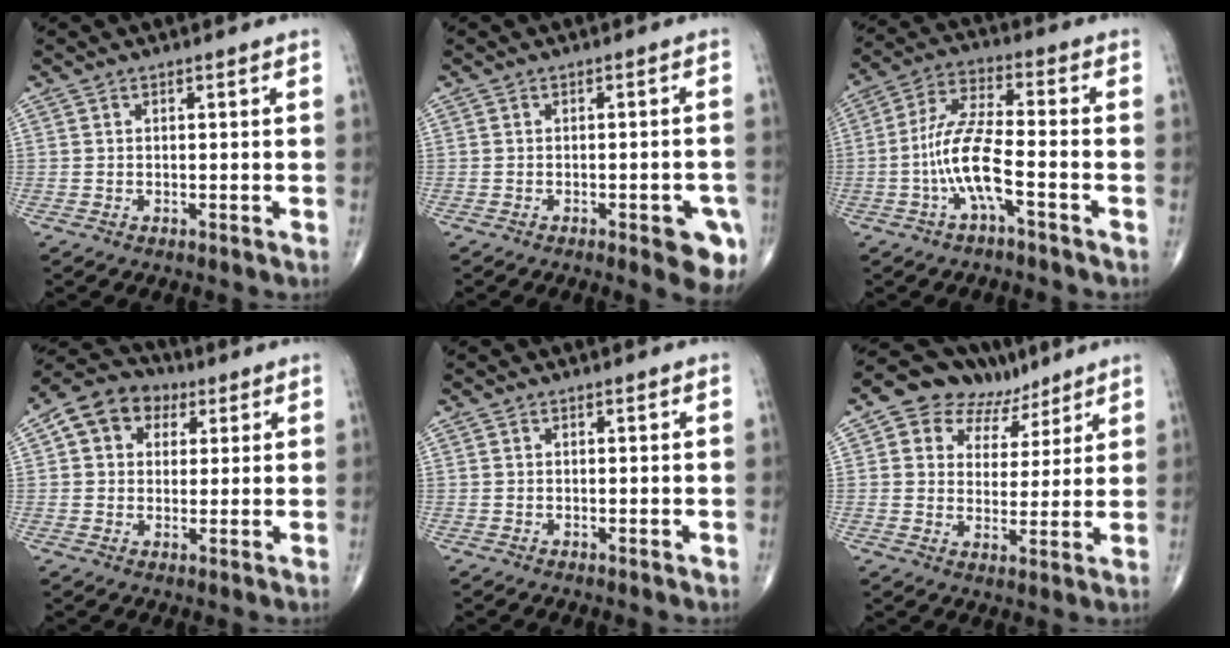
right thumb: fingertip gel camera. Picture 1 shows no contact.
{"total": 7.4, "force": [-3.5, 2.4, 6.1], "torque": [-0.055, 0.009, -0.038]}
{"total": 10.1, "force": [-3.5, 2.4, 9.2], "torque": [-0.199, 0.039, -0.070]}
{"total": 10.0, "force": [3.3, 8.0, 5.0], "torque": [-0.058, 0.008, 0.046]}
{"total": 0.0}
{"total": 12.0, "force": [7.1, 8.3, 4.9], "torque": [-0.032, -0.010, 0.110]}